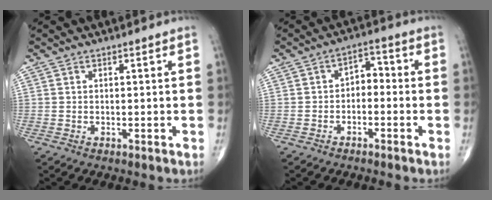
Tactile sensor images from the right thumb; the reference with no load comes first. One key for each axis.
{"total": 4.2, "fx": -1.3, "fy": 2.8, "fz": 2.9, "tx": -0.031, "ty": 0.031, "tz": -0.030}